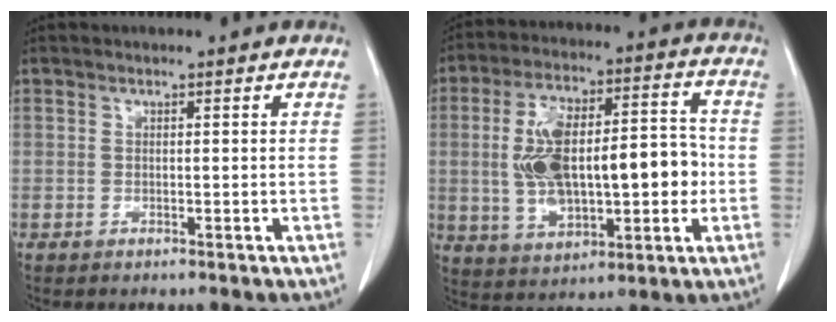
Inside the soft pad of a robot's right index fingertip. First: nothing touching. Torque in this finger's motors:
{"motor_torque": [1.72, -0.41, 0.48, 0.21]}